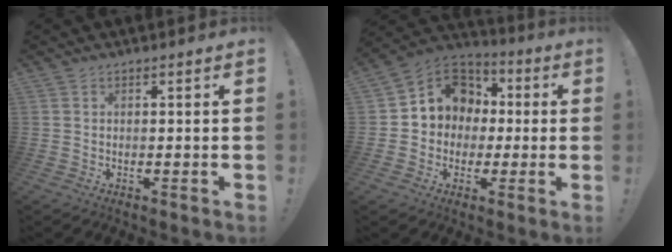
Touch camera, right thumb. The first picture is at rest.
{"total": 11.6, "force": [1.8, 10.6, 4.4], "torque": [-0.050, -0.004, 0.044]}